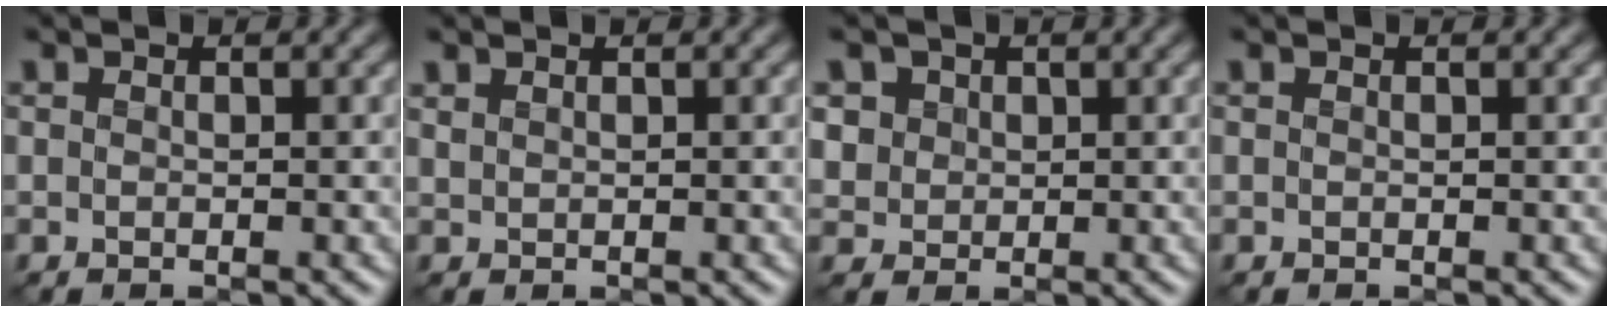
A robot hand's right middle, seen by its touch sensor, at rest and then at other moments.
{"total": 0.7, "force": [0.6, 0.2, 0.1], "torque": [-0.006, 0.000, 0.017]}
{"total": 2.9, "force": [1.3, 2.4, 0.9], "torque": [-0.034, 0.003, 0.036]}
{"total": 0.0}